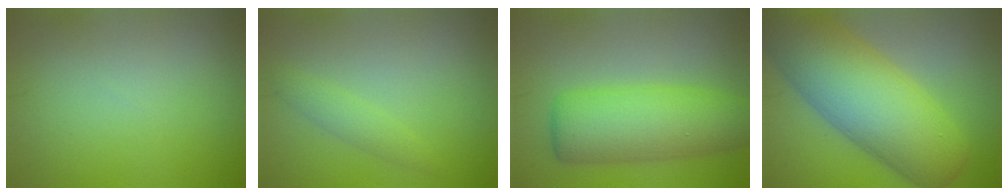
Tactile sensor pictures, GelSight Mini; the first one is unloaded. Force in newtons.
{"total": 1.7, "press": 1.6, "slide": 0.0}
{"total": 7.7, "press": 7.7, "slide": 0.2}
{"total": 12.5, "press": 12.5, "slide": 0.6}